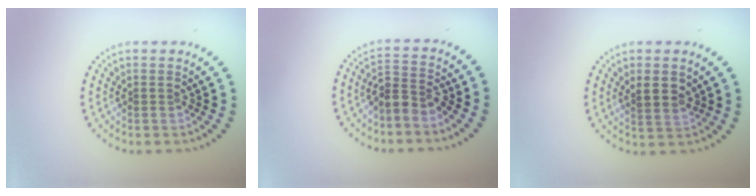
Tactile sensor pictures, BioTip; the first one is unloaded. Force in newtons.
{"total": 2.7, "press": 2.3, "slide": 1.4}
{"total": 2.3, "press": 2.1, "slide": 0.9}